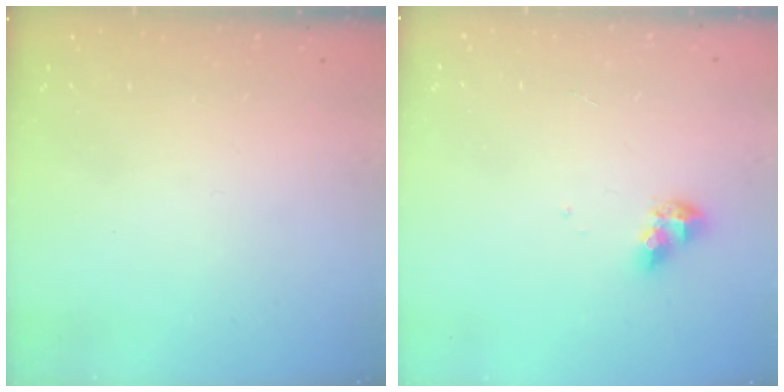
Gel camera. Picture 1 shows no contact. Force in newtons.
{"total": 7.4, "press": 7.4, "slide": 0.9}